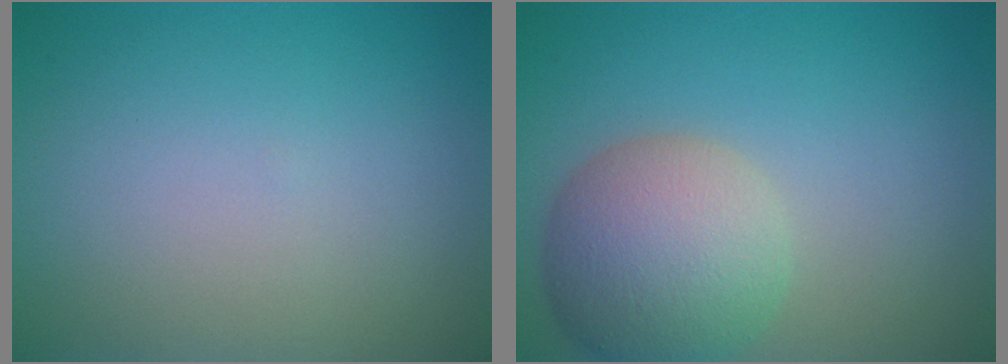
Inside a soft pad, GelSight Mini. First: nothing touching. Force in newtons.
{"total": 7.0, "press": 7.0, "slide": 0.3}